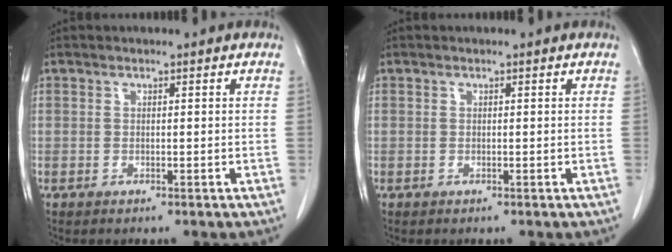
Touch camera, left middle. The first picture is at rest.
{"total": 0.0}